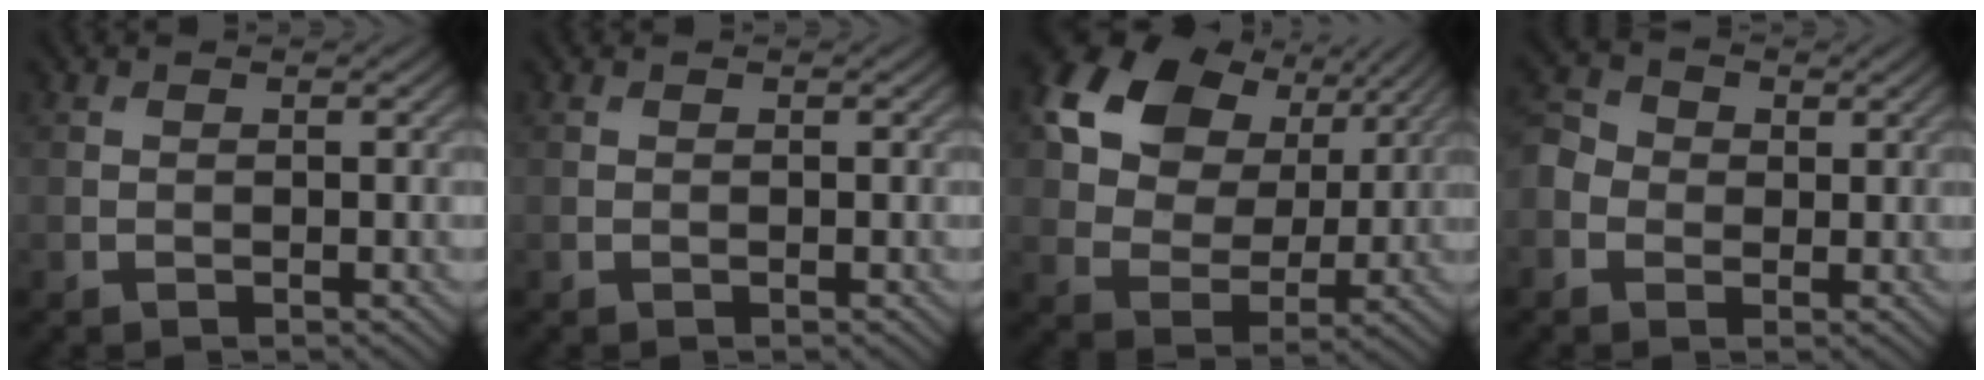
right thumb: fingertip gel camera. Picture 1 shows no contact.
{"total": 0.0}
{"total": 14.6, "force": [6.6, 10.0, 8.4], "torque": [-0.177, 0.023, 0.115]}
{"total": 4.0, "force": [-0.4, 3.5, 1.9], "torque": [-0.051, 0.008, -0.018]}